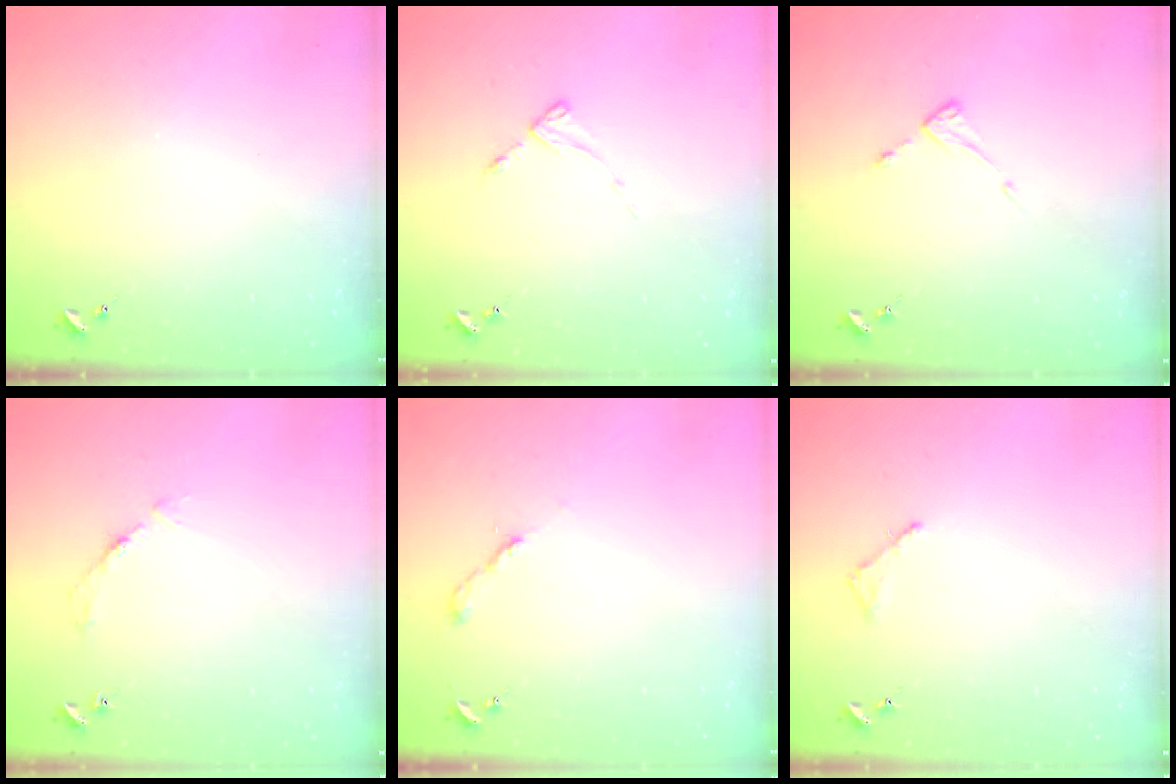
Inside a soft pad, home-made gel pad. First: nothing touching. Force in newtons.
{"total": 2.8, "press": 2.8, "slide": 0.3}
{"total": 3.9, "press": 3.8, "slide": 0.4}
{"total": 2.7, "press": 2.7, "slide": 0.4}
{"total": 2.0, "press": 2.0, "slide": 0.2}
{"total": 2.8, "press": 2.7, "slide": 0.3}